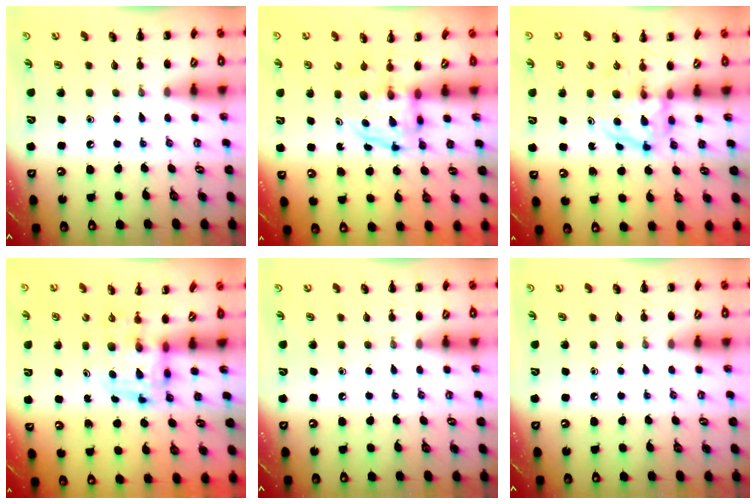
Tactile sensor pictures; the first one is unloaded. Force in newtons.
{"total": 3.8, "press": 3.8, "slide": 0.3}
{"total": 3.9, "press": 3.9, "slide": 0.5}
{"total": 3.6, "press": 3.5, "slide": 0.7}
{"total": 0.0}
{"total": 0.0}